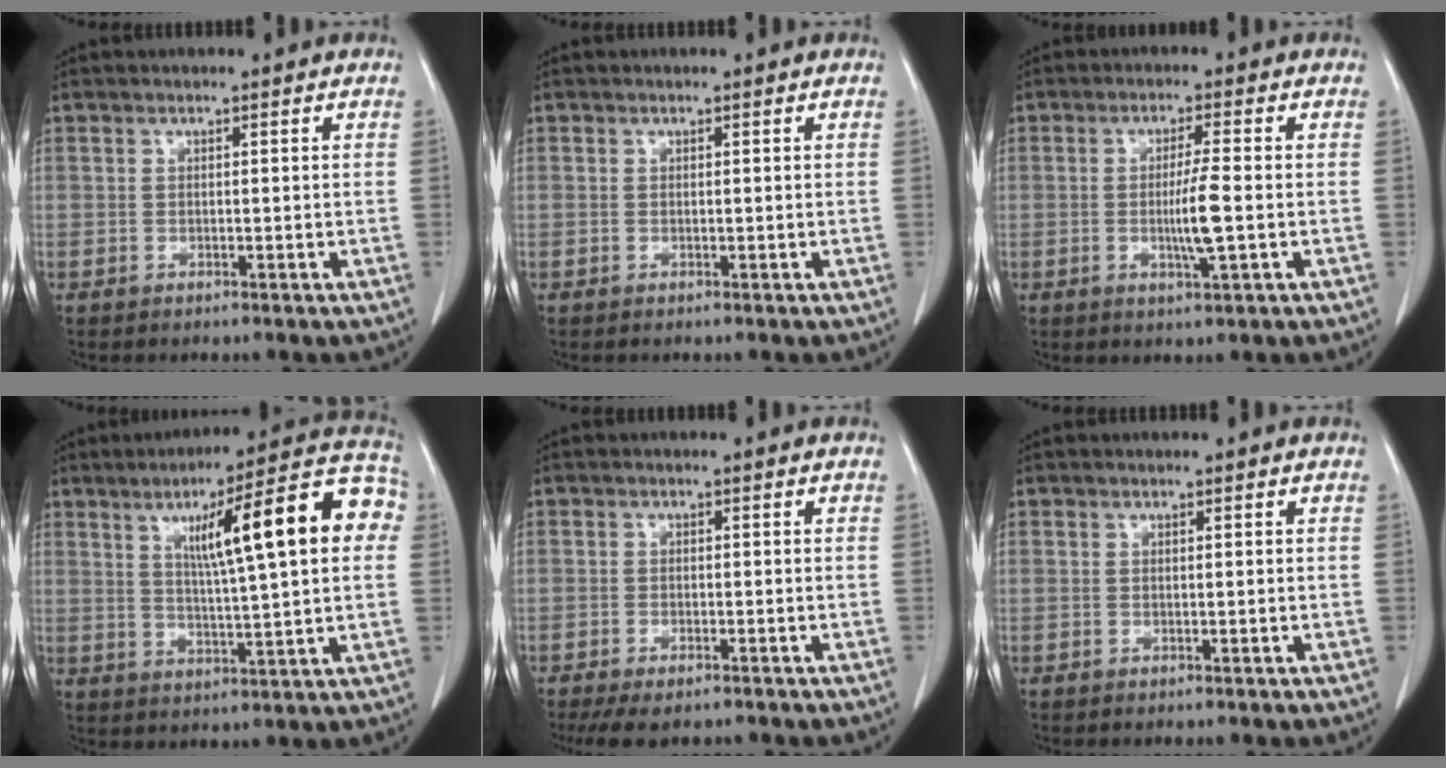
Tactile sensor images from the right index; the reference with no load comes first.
{"total": 0.0}
{"total": 5.3, "force": [-0.8, -0.2, 5.2], "torque": [-0.093, -0.010, -0.016]}
{"total": 17.5, "force": [4.5, 2.0, 16.8], "torque": [-0.230, 0.032, 0.056]}
{"total": 5.8, "force": [-4.6, 1.8, 3.0], "torque": [-0.046, -0.011, -0.074]}
{"total": 0.0}